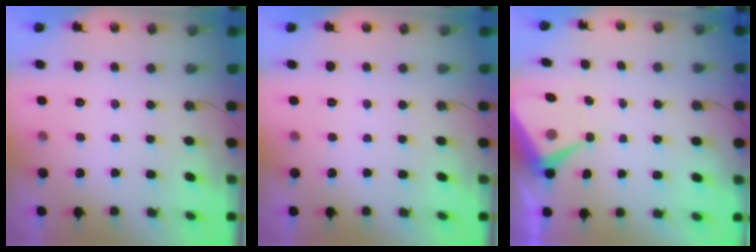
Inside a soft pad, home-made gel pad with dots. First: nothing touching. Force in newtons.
{"total": 0.0}
{"total": 7.9, "press": 7.9, "slide": 0.6}